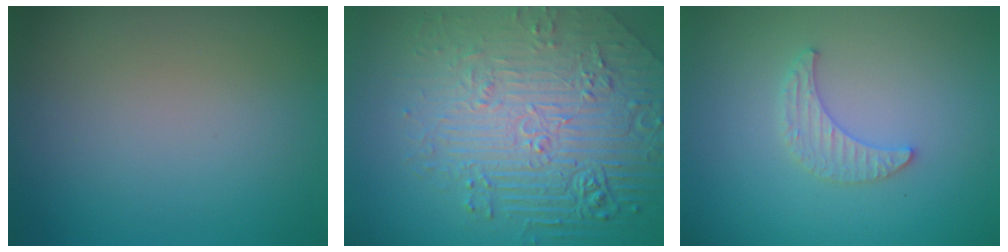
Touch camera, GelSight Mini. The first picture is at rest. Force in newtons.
{"total": 8.8, "press": 6.1, "slide": 6.3}
{"total": 2.0, "press": 1.9, "slide": 0.5}